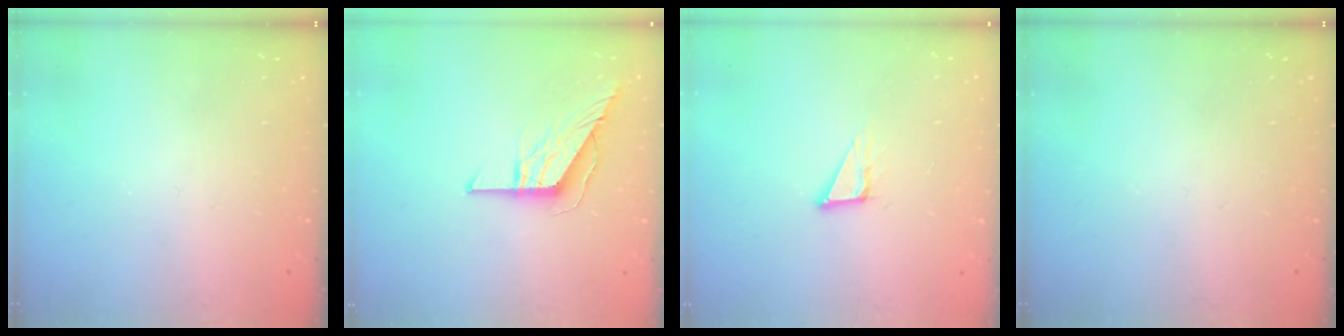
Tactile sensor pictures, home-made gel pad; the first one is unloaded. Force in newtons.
{"total": 9.4, "press": 9.4, "slide": 0.9}
{"total": 5.0, "press": 5.0, "slide": 0.2}
{"total": 0.0}